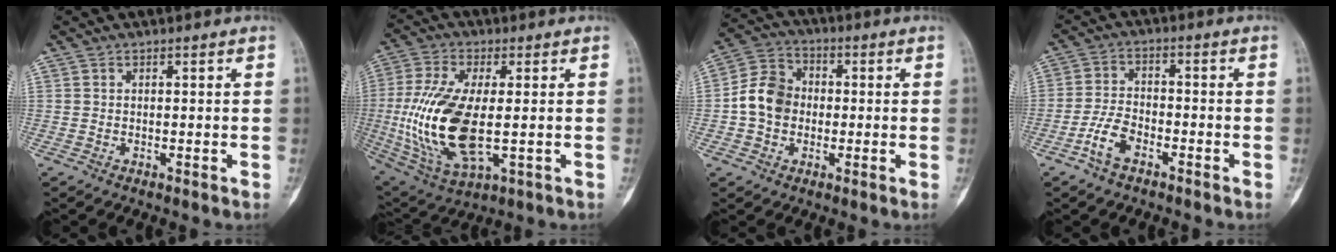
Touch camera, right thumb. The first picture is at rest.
{"total": 18.1, "force": [-1.2, 7.9, 16.3], "torque": [-0.353, -0.010, -0.008]}
{"total": 8.9, "force": [-0.7, 7.4, 4.9], "torque": [-0.074, 0.027, -0.026]}
{"total": 5.9, "force": [-3.5, 3.0, 3.8], "torque": [-0.078, 0.022, -0.069]}